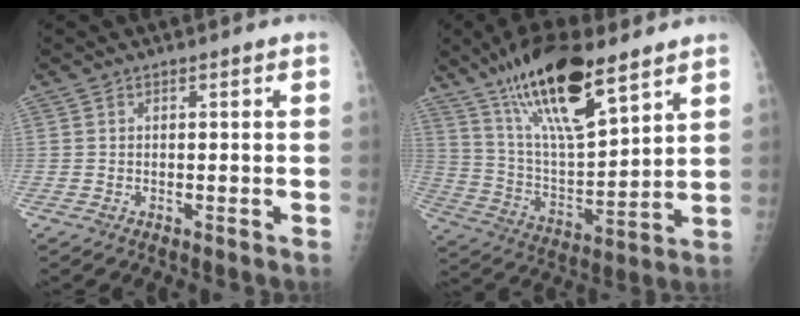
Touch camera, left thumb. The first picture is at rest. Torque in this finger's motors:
{"motor_torque": [1.01, -0.02, 1.39, -1.38, 0.40]}